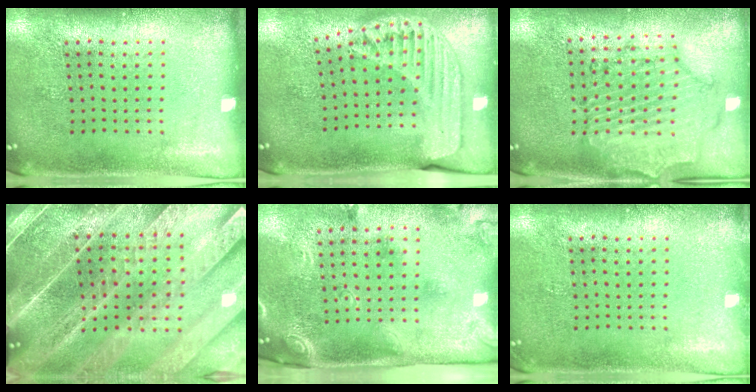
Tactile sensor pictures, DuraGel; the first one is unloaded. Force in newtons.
{"total": 1.7, "press": 1.5, "slide": 0.7}
{"total": 1.2, "press": 1.1, "slide": 0.3}
{"total": 5.3, "press": 4.5, "slide": 2.8}
{"total": 2.7, "press": 1.8, "slide": 2.1}
{"total": 0.6, "press": 0.6, "slide": 0.1}